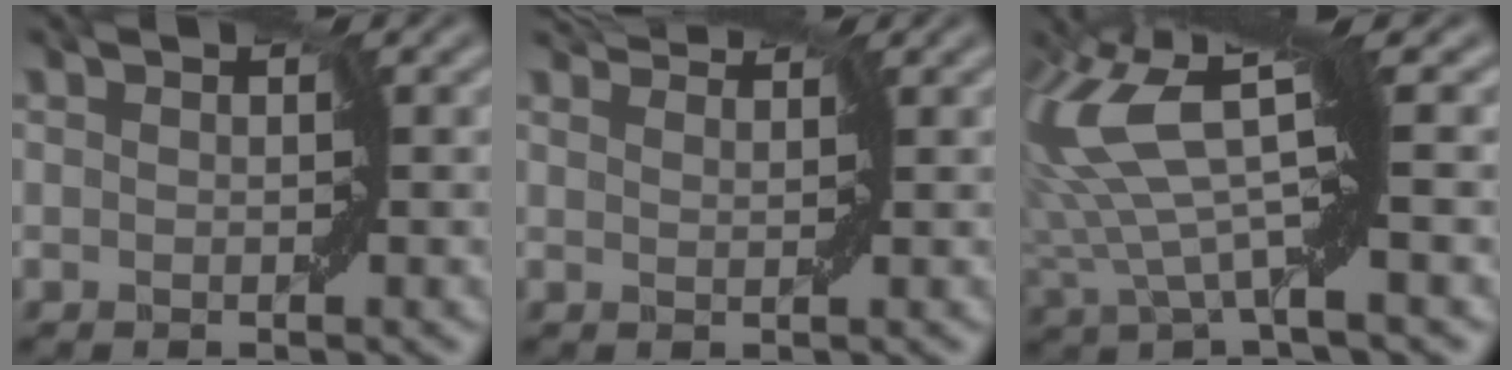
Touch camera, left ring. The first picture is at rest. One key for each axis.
{"total": 1.1, "fx": 1.1, "fy": -0.2, "fz": 0.1, "tx": -0.004, "ty": -0.001, "tz": 0.014}
{"total": 8.6, "fx": 1.6, "fy": 2.5, "fz": 8.1, "tx": -0.177, "ty": 0.001, "tz": 0.026}